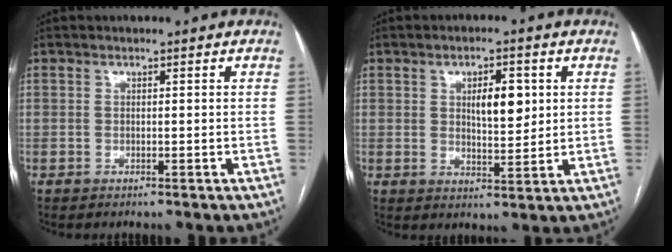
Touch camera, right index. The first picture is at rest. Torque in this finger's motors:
{"motor_torque": [0.19, 0.14, 0.10, 0.05]}